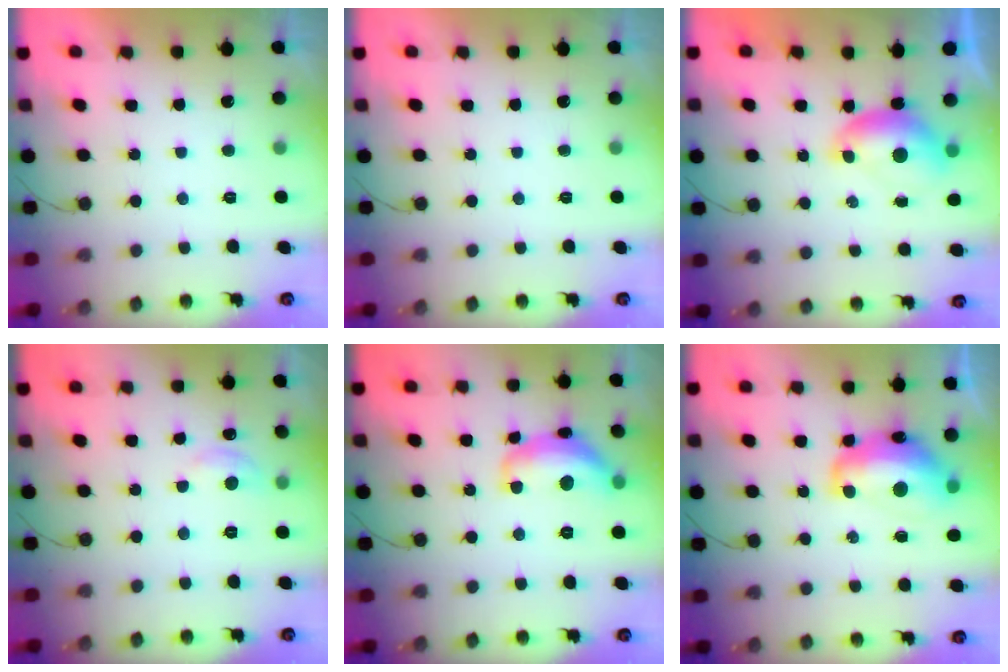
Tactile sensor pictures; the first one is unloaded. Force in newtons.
{"total": 0.0}
{"total": 7.4, "press": 7.3, "slide": 1.1}
{"total": 5.6, "press": 5.6, "slide": 0.7}
{"total": 14.2, "press": 14.2, "slide": 0.9}
{"total": 13.7, "press": 13.6, "slide": 1.2}